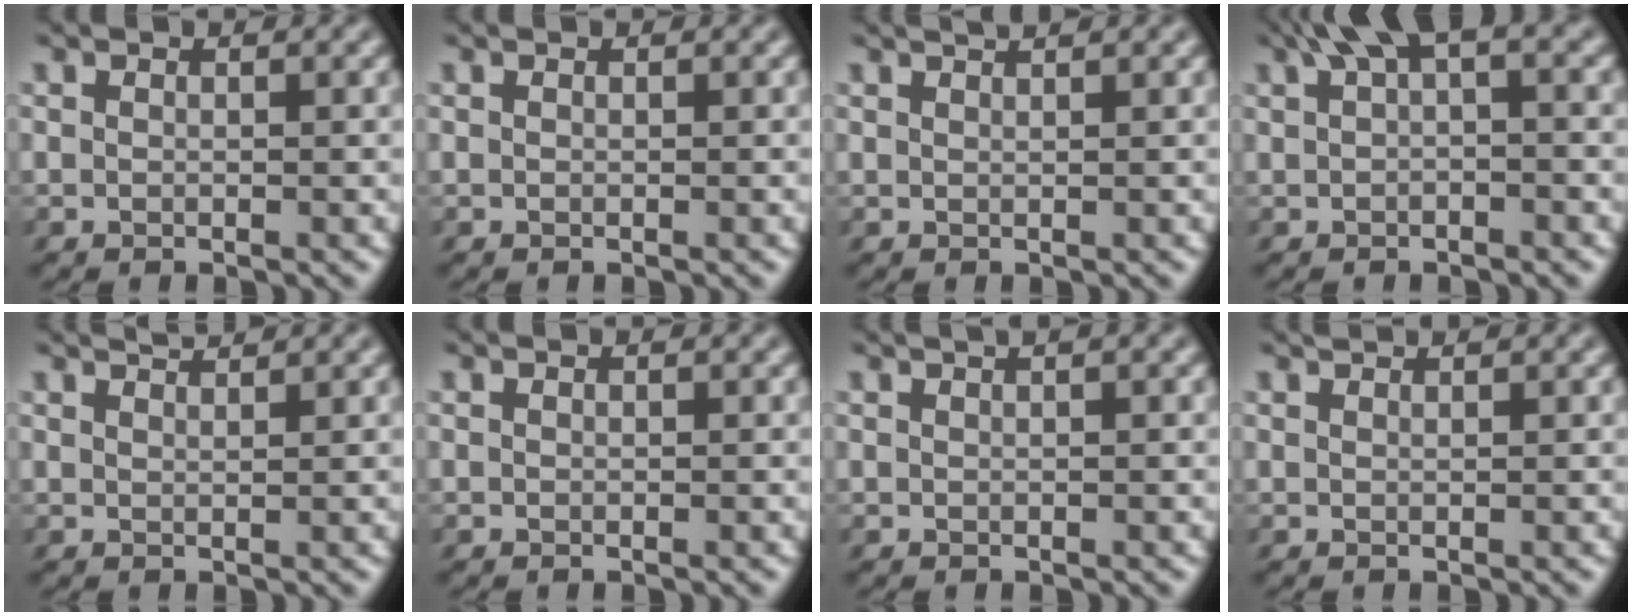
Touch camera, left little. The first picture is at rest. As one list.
[{"total": 0.0}, {"total": 1.6, "force": [1.4, 0.3, 0.7], "torque": [0.001, 0.013, 0.010]}, {"total": 6.5, "force": [3.0, 2.7, 5.2], "torque": [-0.106, 0.028, 0.049]}, {"total": 2.2, "force": [2.0, 0.3, 0.8], "torque": [0.000, 0.015, 0.018]}, {"total": 0.0}, {"total": 2.0, "force": [1.4, 0.6, 1.3], "torque": [-0.011, 0.018, 0.008]}, {"total": 1.0, "force": [0.9, -0.1, 0.2], "torque": [0.001, 0.007, 0.013]}]